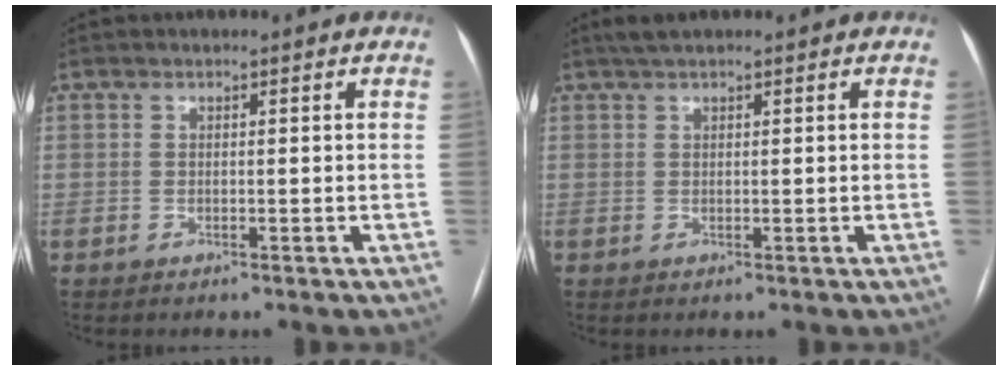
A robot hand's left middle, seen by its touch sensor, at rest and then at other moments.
{"total": 2.1, "force": [1.7, 0.2, 1.3], "torque": [-0.025, 0.017, 0.031]}